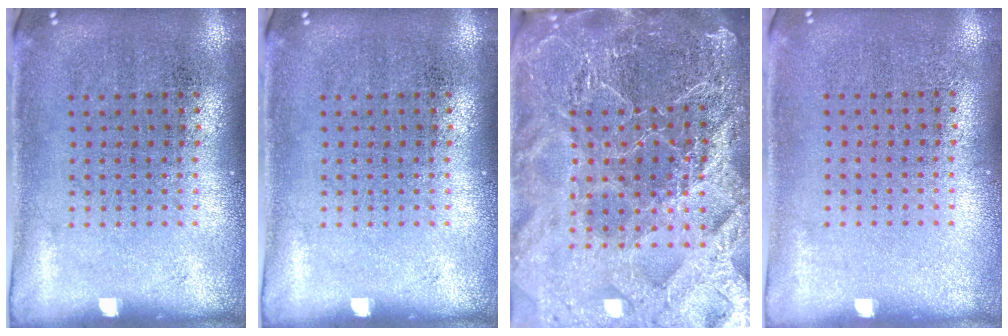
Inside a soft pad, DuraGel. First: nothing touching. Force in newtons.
{"total": 0.0}
{"total": 6.3, "press": 5.5, "slide": 3.2}
{"total": 0.0}